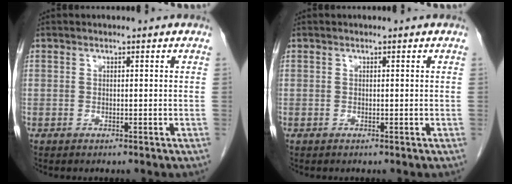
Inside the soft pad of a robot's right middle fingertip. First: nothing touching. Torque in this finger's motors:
{"motor_torque": [0.20, -0.25, -0.02, 0.00]}